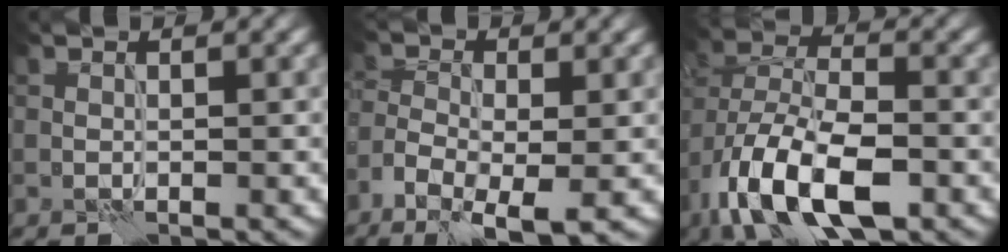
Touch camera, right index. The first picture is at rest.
{"total": 7.6, "force": [-4.2, 3.2, 5.4], "torque": [-0.111, -0.013, -0.078]}
{"total": 11.6, "force": [-5.6, 5.6, 8.5], "torque": [-0.171, -0.011, -0.100]}